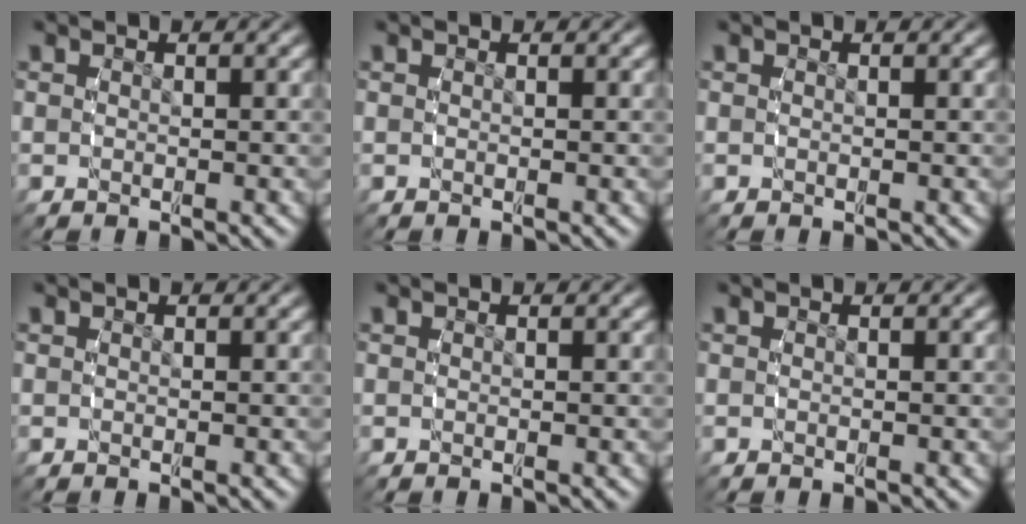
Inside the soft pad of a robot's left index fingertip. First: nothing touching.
{"total": 0.0}
{"total": 0.0}
{"total": 0.0}
{"total": 0.0}
{"total": 0.0}